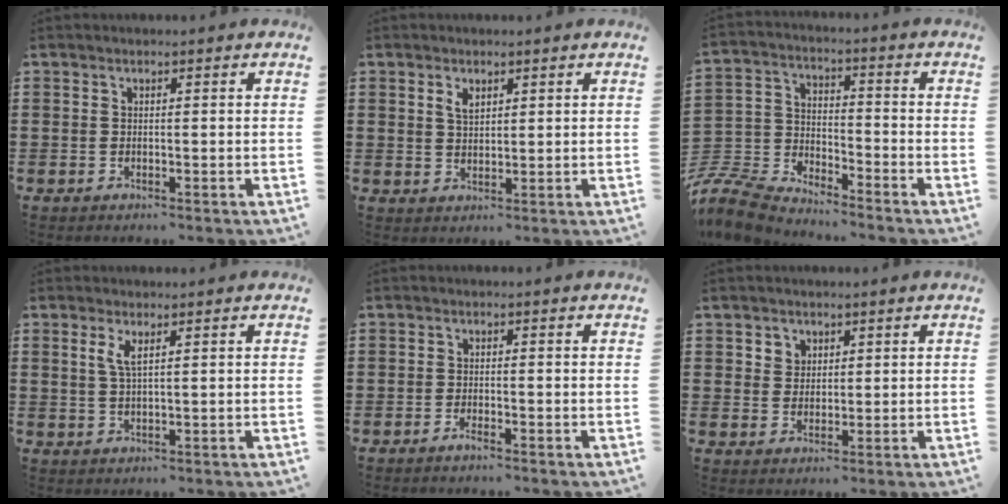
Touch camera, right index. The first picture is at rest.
{"total": 2.2, "force": [1.3, 1.2, 1.3], "torque": [-0.028, 0.004, 0.023]}
{"total": 7.8, "force": [-7.6, 1.3, 1.5], "torque": [-0.066, -0.006, -0.161]}
{"total": 2.7, "force": [1.2, 0.7, 2.3], "torque": [-0.049, 0.004, 0.020]}
{"total": 1.1, "force": [-0.9, -0.1, 0.7], "torque": [-0.014, -0.009, -0.014]}
{"total": 2.5, "force": [1.3, 2.1, 0.1], "torque": [-0.012, 0.010, 0.024]}